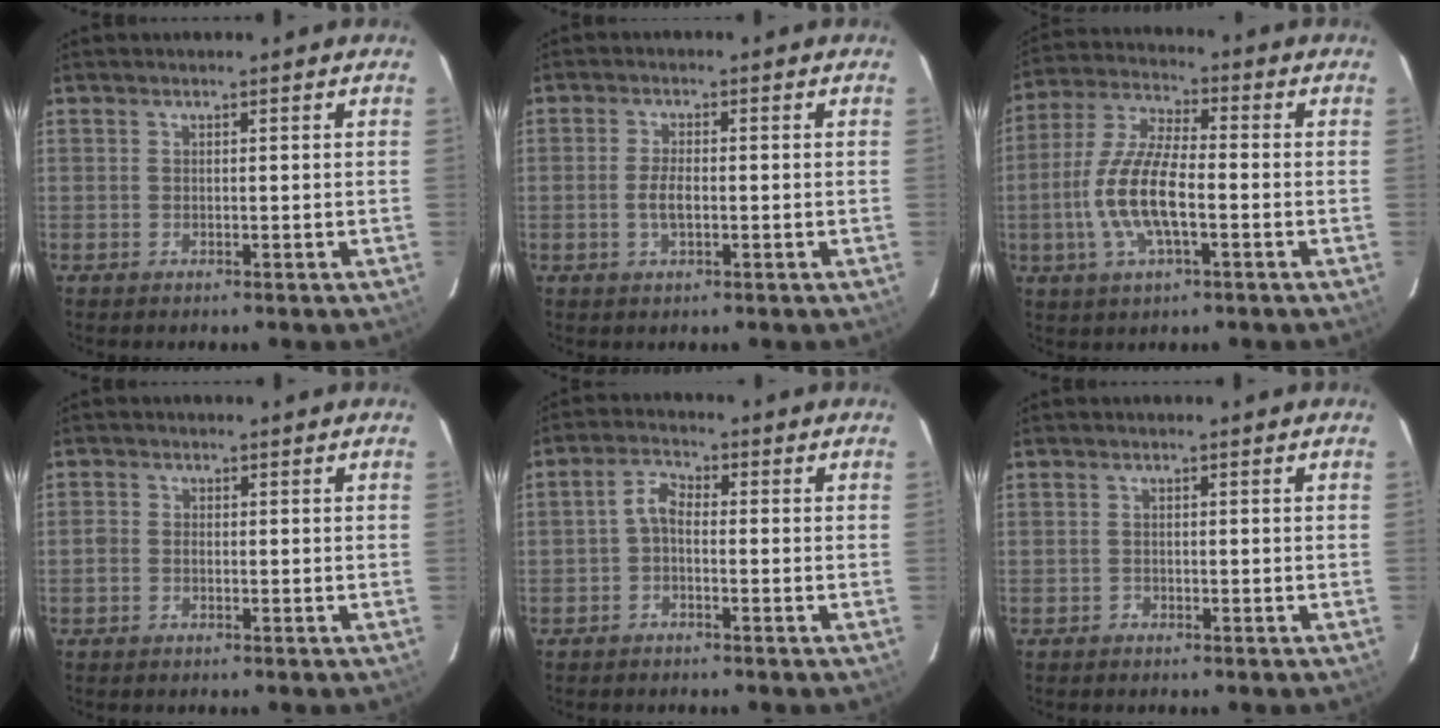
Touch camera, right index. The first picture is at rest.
{"total": 3.2, "force": [-0.7, 1.3, 2.8], "torque": [-0.059, -0.002, -0.012]}
{"total": 12.4, "force": [-3.0, 4.1, 11.3], "torque": [-0.240, -0.001, -0.061]}
{"total": 1.6, "force": [-0.7, 1.2, 0.8], "torque": [-0.016, 0.004, -0.017]}
{"total": 2.7, "force": [-1.1, 1.5, 2.0], "torque": [-0.043, 0.012, -0.025]}
{"total": 0.7, "force": [-0.6, 0.4, -0.1], "torque": [0.002, 0.003, -0.013]}